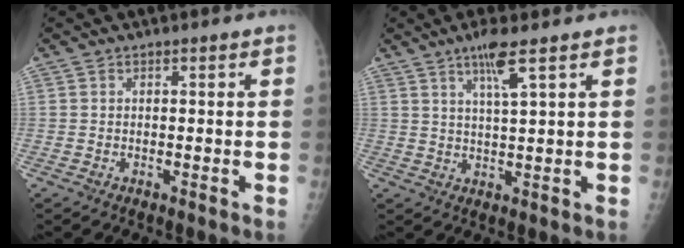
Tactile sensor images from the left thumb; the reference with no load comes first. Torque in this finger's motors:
{"motor_torque": [0.00, 0.06, 0.50, -0.18, 0.08]}